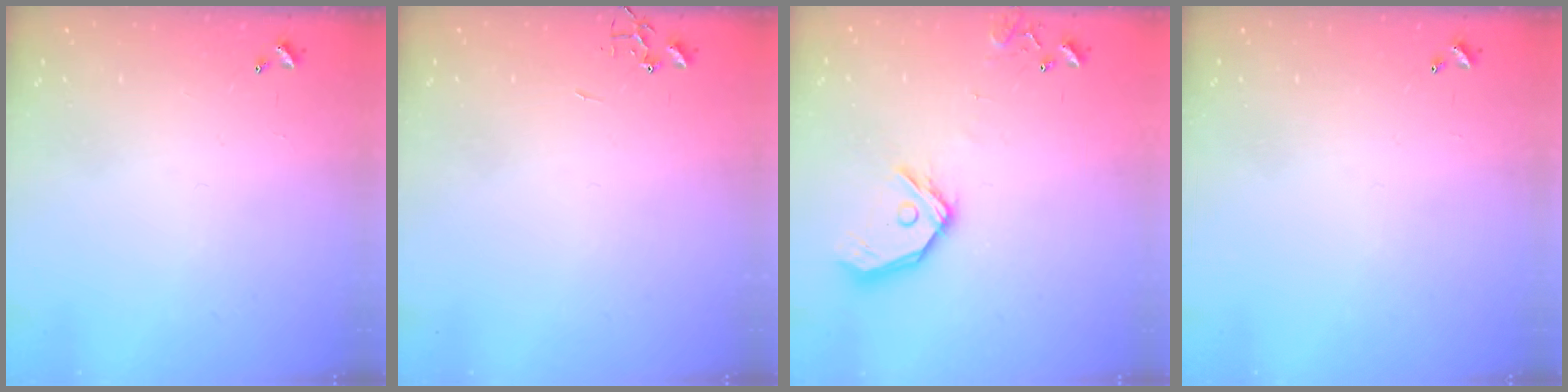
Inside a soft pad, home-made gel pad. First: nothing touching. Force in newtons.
{"total": 0.0}
{"total": 14.2, "press": 14.0, "slide": 2.3}
{"total": 0.0}